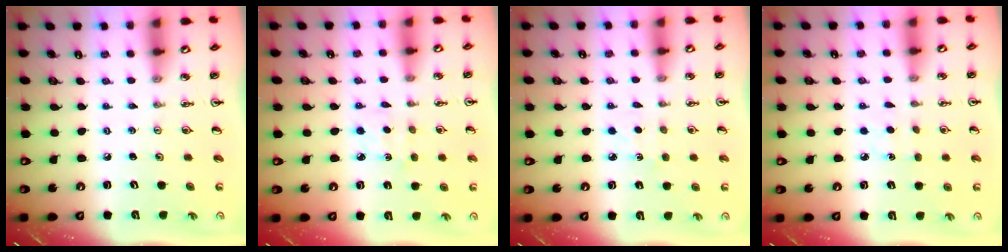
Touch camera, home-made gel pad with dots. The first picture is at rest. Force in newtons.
{"total": 3.4, "press": 3.4, "slide": 0.5}
{"total": 3.0, "press": 3.0, "slide": 0.3}
{"total": 3.6, "press": 3.6, "slide": 0.5}